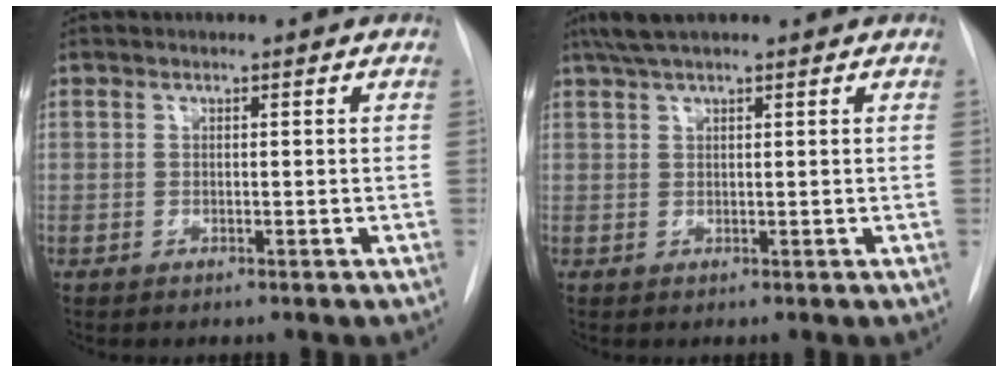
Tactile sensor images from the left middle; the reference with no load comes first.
{"total": 4.6, "force": [3.6, 0.5, 2.8], "torque": [-0.055, 0.028, 0.067]}